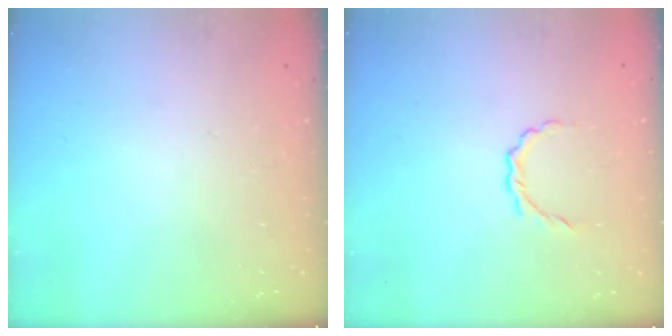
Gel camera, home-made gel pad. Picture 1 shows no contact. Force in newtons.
{"total": 3.8, "press": 3.6, "slide": 1.2}